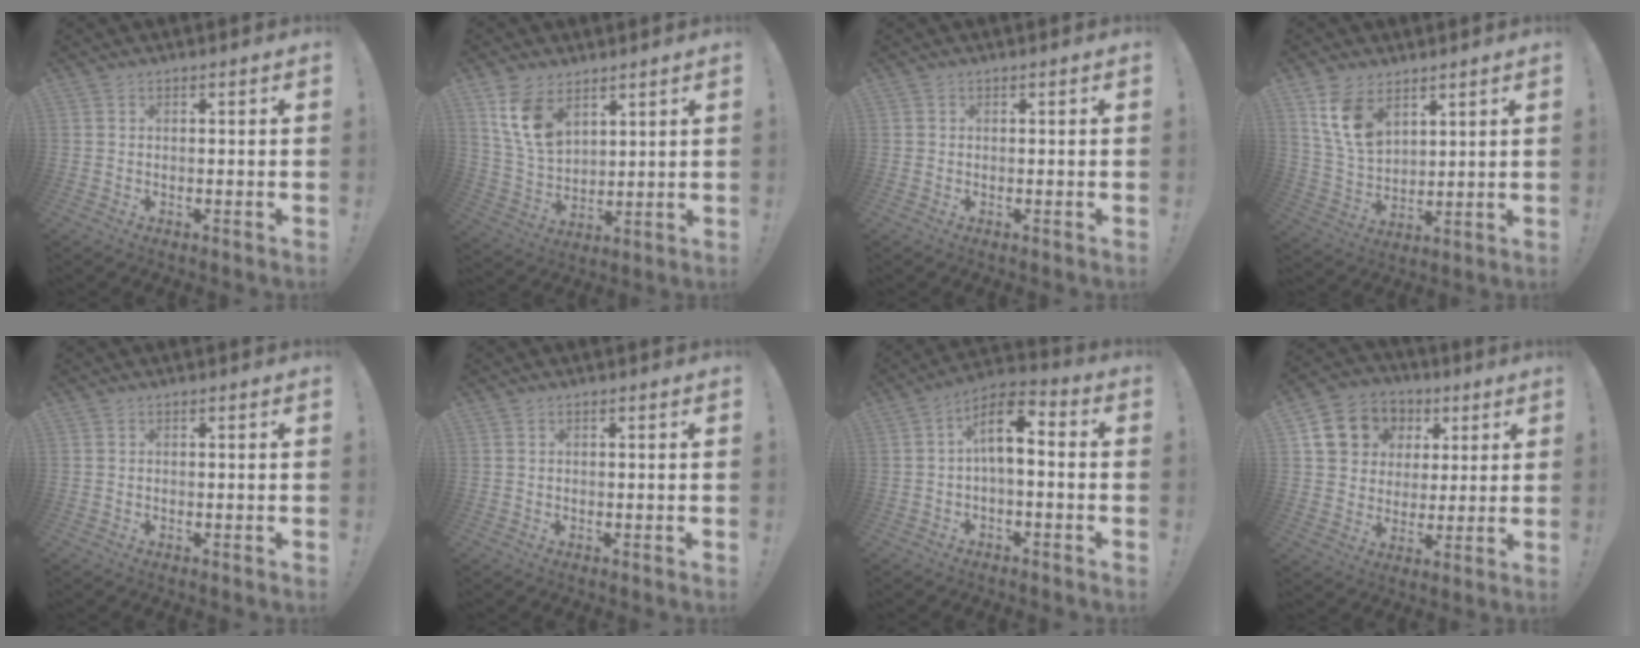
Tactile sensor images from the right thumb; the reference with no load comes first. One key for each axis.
{"total": 11.4, "fx": 6.7, "fy": 6.7, "fz": 6.3, "tx": -0.124, "ty": -0.030, "tz": 0.132}
{"total": 0.6, "fx": 0.0, "fy": 0.6, "fz": 0.1, "tx": -0.008, "ty": 0.005, "tz": 0.001}
{"total": 11.3, "fx": 6.4, "fy": 6.8, "fz": 6.3, "tx": -0.123, "ty": -0.027, "tz": 0.127}
{"total": 0.0}
{"total": 0.0}
{"total": 9.8, "fx": 0.8, "fy": 4.6, "fz": 8.6, "tx": -0.151, "ty": 0.009, "tz": 0.016}
{"total": 12.5, "fx": 4.5, "fy": 10.8, "fz": 4.3, "tx": -0.063, "ty": -0.017, "tz": 0.099}